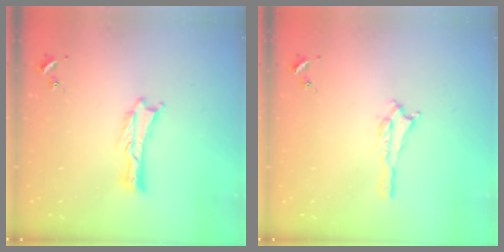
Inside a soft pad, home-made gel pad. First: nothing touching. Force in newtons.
{"total": 1.4, "press": 1.4, "slide": 0.2}